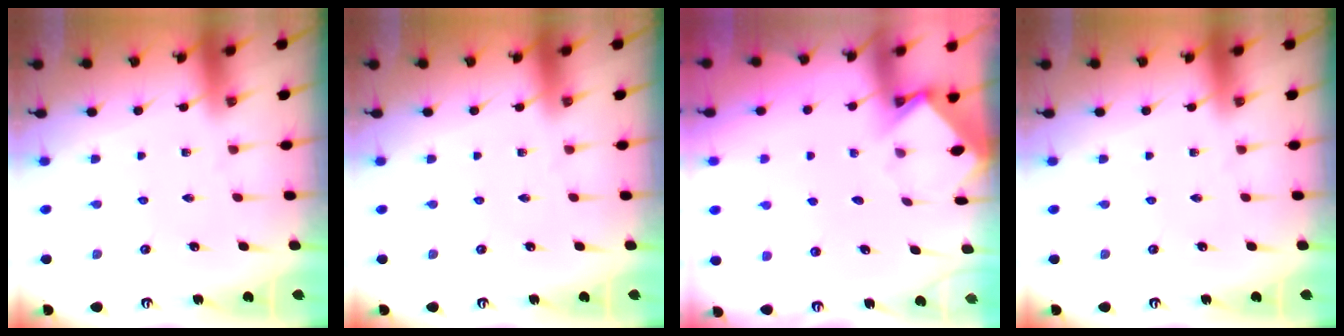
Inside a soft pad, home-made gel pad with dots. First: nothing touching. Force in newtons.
{"total": 0.0}
{"total": 4.7, "press": 4.7, "slide": 0.3}
{"total": 0.0}